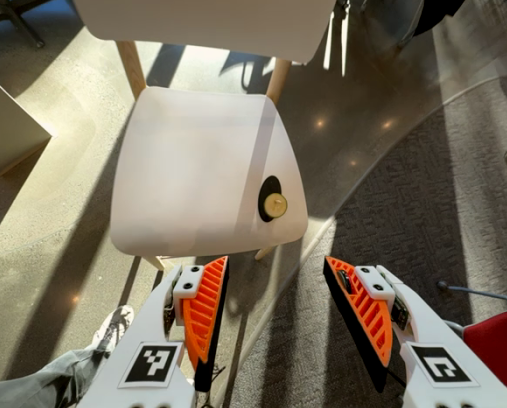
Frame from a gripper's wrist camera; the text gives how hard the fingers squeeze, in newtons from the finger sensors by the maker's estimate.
{"total": 0.0}